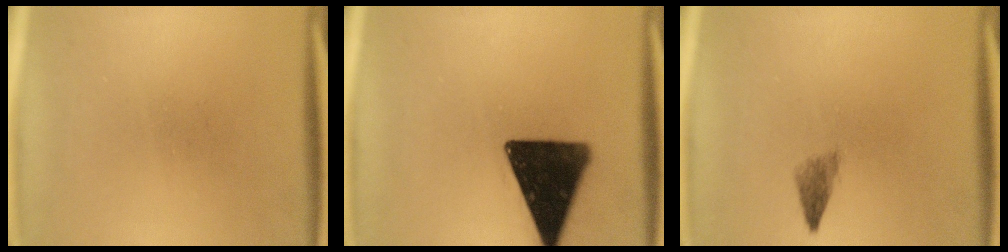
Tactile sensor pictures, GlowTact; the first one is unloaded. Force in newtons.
{"total": 16.3}
{"total": 1.9}